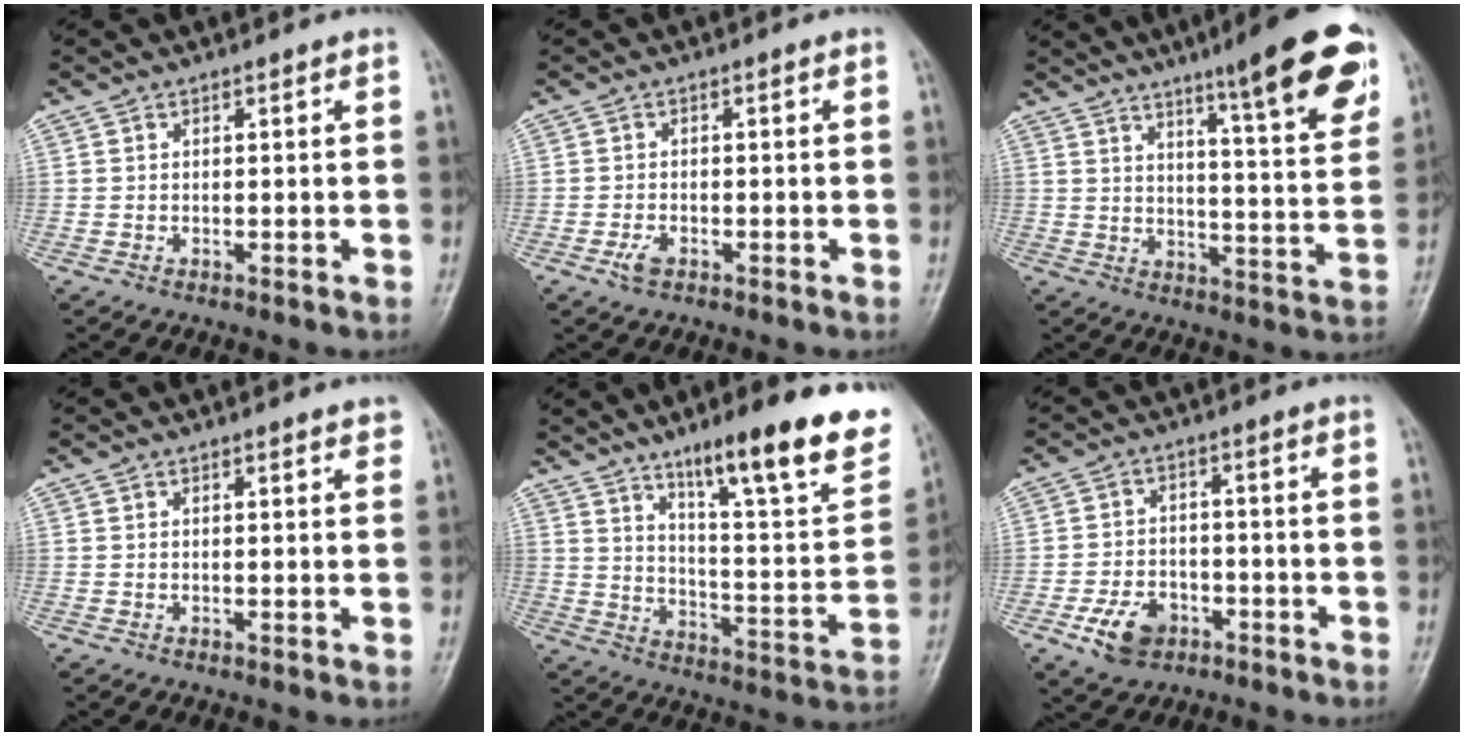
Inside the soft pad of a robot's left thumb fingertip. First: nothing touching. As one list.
[{"total": 2.2, "force": [-1.2, 1.2, 1.5], "torque": [-0.034, 0.006, -0.022]}, {"total": 16.9, "force": [10.0, 2.3, 13.5], "torque": [-0.162, -0.046, 0.142]}, {"total": 1.9, "force": [1.4, 0.4, 1.1], "torque": [-0.010, -0.002, 0.014]}, {"total": 23.9, "force": [15.2, 4.5, 17.8], "torque": [-0.228, -0.066, 0.235]}, {"total": 7.3, "force": [-3.6, 5.0, 3.9], "torque": [-0.057, 0.018, -0.061]}]